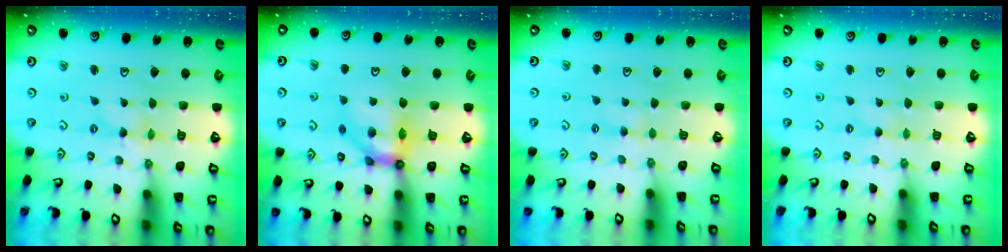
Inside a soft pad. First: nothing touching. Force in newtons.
{"total": 10.2, "press": 10.1, "slide": 1.3}
{"total": 2.3, "press": 2.2, "slide": 0.5}
{"total": 0.0}